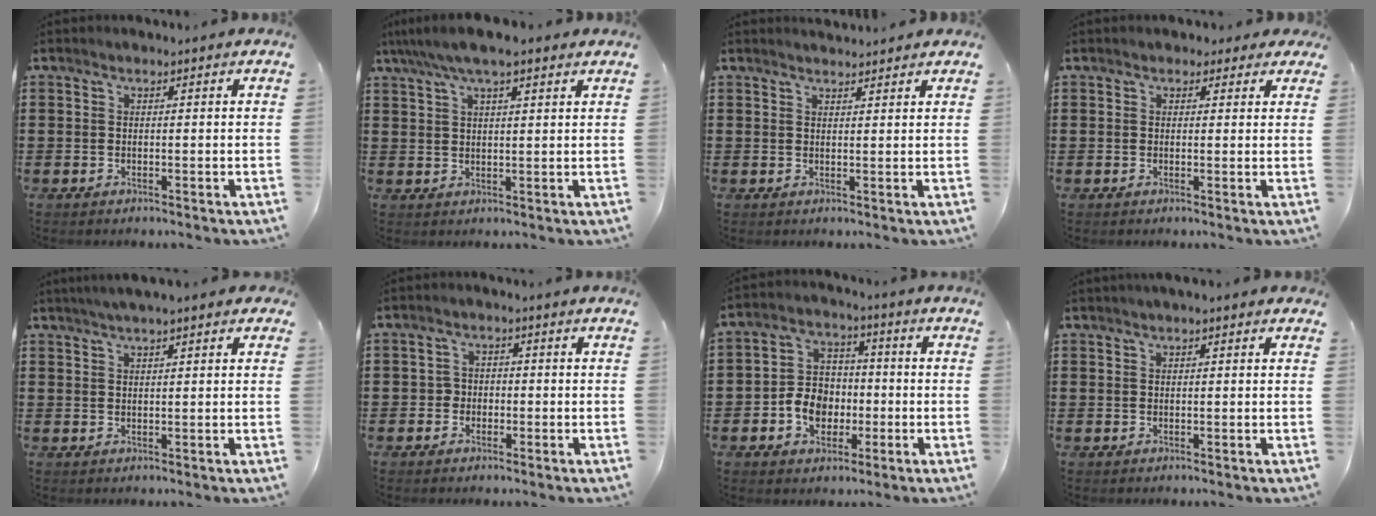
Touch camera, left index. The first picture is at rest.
{"total": 5.8, "force": [4.1, 1.2, 3.9], "torque": [-0.083, 0.001, 0.073]}
{"total": 1.6, "force": [1.6, 0.1, 0.1], "torque": [-0.005, 0.002, 0.031]}
{"total": 1.7, "force": [0.9, 1.3, 0.5], "torque": [-0.008, 0.007, 0.014]}
{"total": 2.7, "force": [2.0, 0.1, 1.8], "torque": [-0.040, 0.008, 0.035]}
{"total": 2.0, "force": [-0.8, 1.8, 0.4], "torque": [-0.015, 0.004, -0.019]}
{"total": 6.8, "force": [-2.0, 5.6, 3.3], "torque": [-0.073, 0.011, -0.041]}
{"total": 1.3, "force": [0.9, 0.2, 0.9], "torque": [-0.019, 0.003, 0.015]}